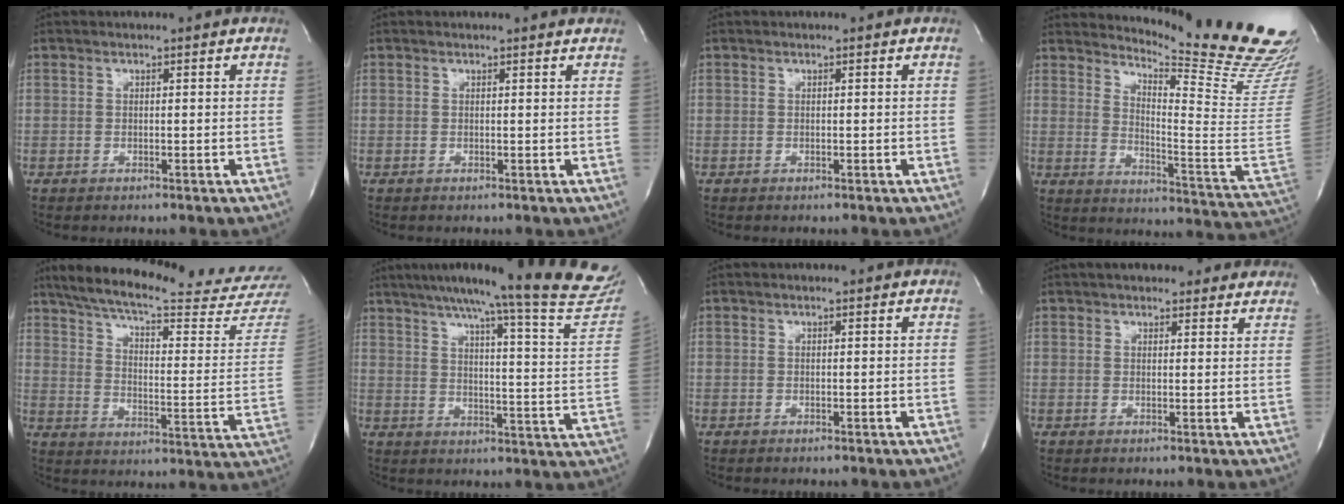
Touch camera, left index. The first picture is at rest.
{"total": 2.6, "force": [2.5, 0.5, 0.3], "torque": [-0.012, 0.003, 0.017]}
{"total": 0.0}
{"total": 21.4, "force": [19.3, -1.0, 9.1], "torque": [-0.150, -0.149, 0.241]}
{"total": 27.6, "force": [24.8, 1.0, 12.2], "torque": [-0.196, -0.074, 0.322]}
{"total": 23.7, "force": [21.2, -0.5, 10.6], "torque": [-0.155, -0.078, 0.259]}
{"total": 1.1, "force": [1.1, 0.1, 0.3], "torque": [-0.012, 0.008, 0.012]}
{"total": 12.2, "force": [10.6, 3.6, 4.8], "torque": [-0.044, 0.025, 0.127]}